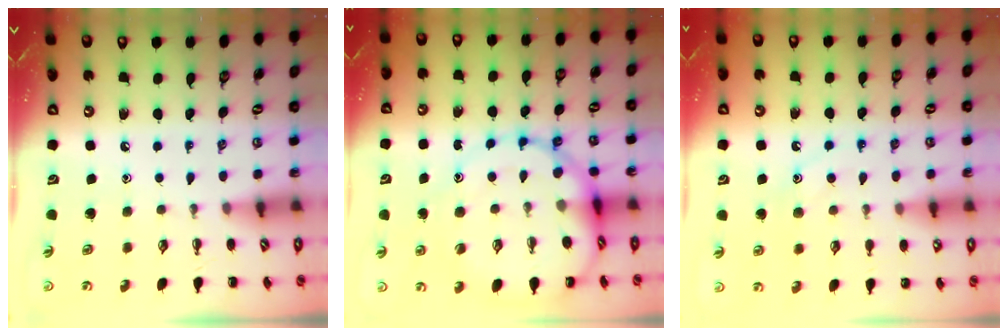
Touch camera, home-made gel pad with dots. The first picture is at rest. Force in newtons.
{"total": 14.6, "press": 14.4, "slide": 2.5}
{"total": 10.6, "press": 10.6, "slide": 0.7}